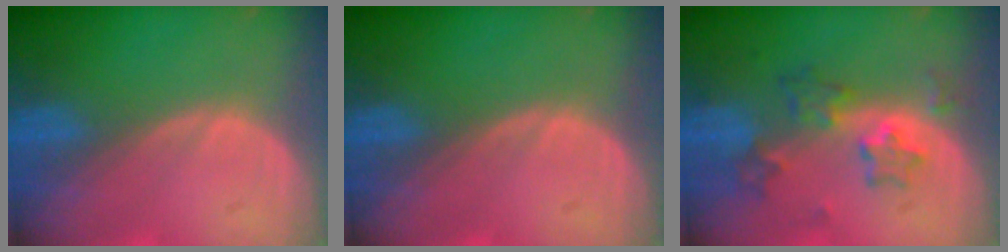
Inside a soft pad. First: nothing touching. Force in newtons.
{"total": 0.0}
{"total": 6.9, "press": 6.1, "slide": 3.0}